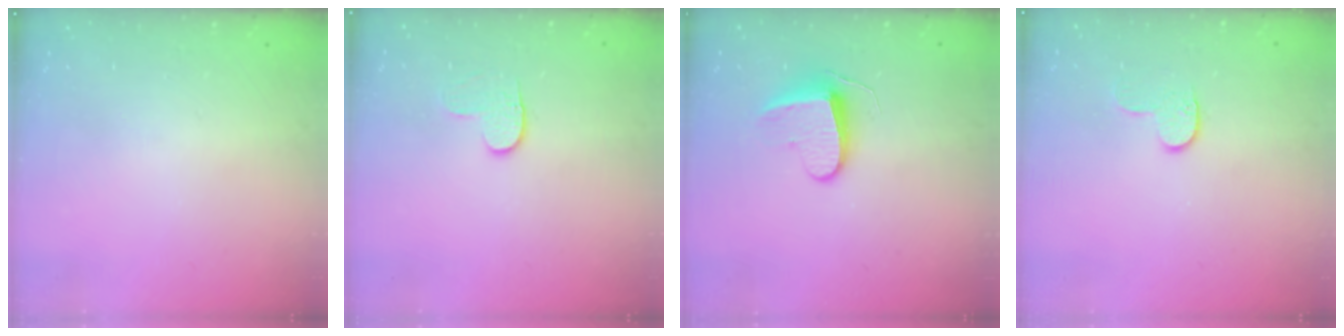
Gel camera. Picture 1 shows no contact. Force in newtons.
{"total": 3.6, "press": 3.6, "slide": 0.4}
{"total": 8.7, "press": 8.7, "slide": 0.5}
{"total": 5.6, "press": 5.6, "slide": 0.5}